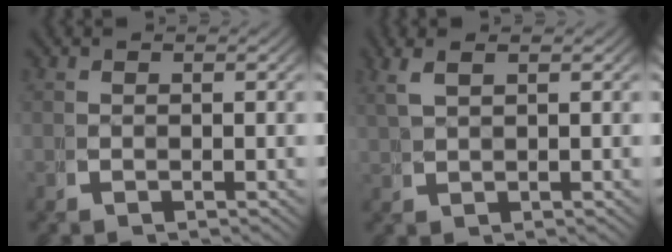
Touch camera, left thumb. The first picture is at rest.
{"total": 2.0, "force": [1.6, 0.2, 1.2], "torque": [-0.030, 0.005, 0.039]}